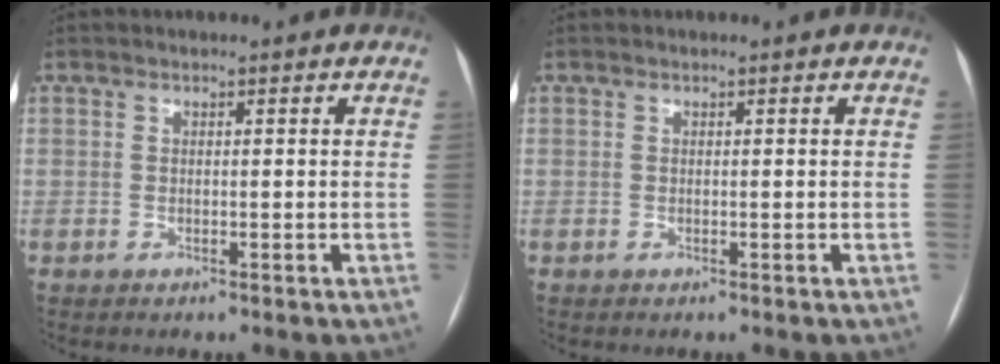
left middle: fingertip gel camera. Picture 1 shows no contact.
{"total": 0.0}